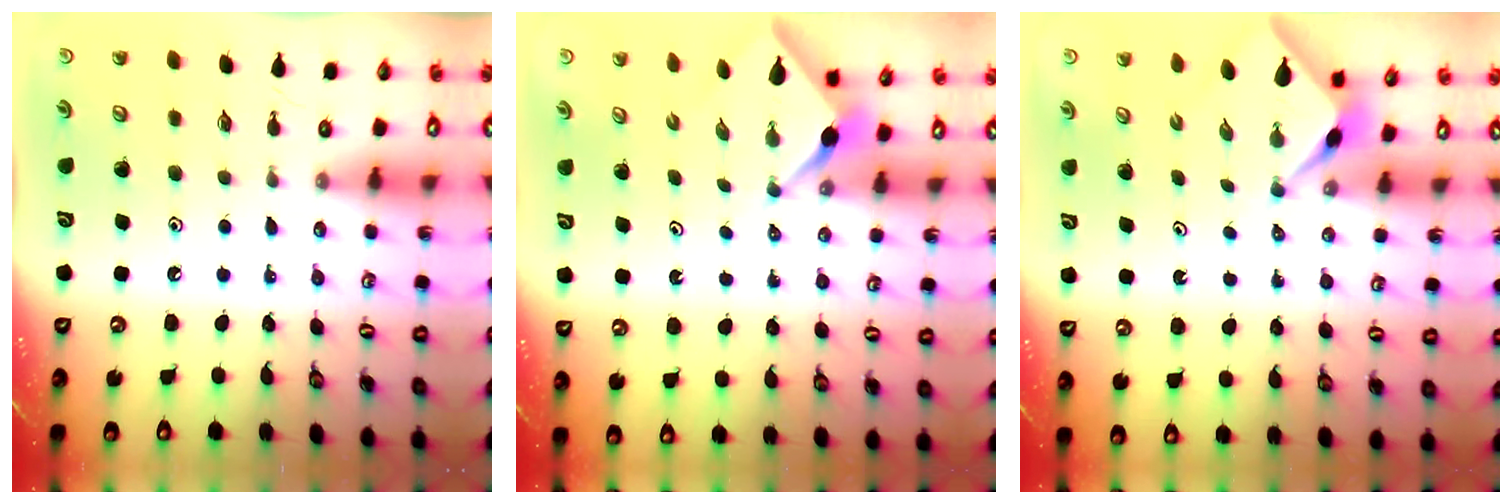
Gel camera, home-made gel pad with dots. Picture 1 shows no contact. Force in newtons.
{"total": 2.5, "press": 2.5, "slide": 0.3}
{"total": 2.3, "press": 2.3, "slide": 0.4}